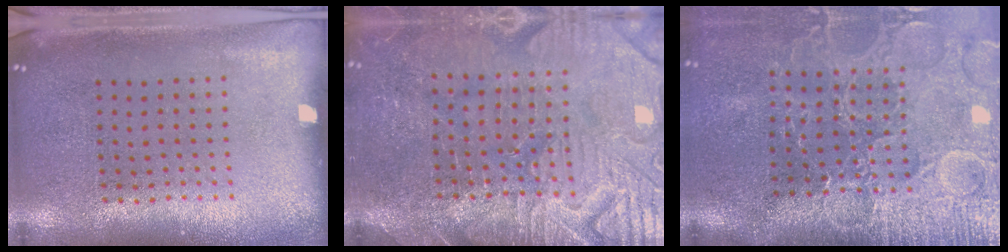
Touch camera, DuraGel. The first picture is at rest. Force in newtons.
{"total": 4.1, "press": 3.9, "slide": 1.4}
{"total": 4.3, "press": 3.8, "slide": 1.9}